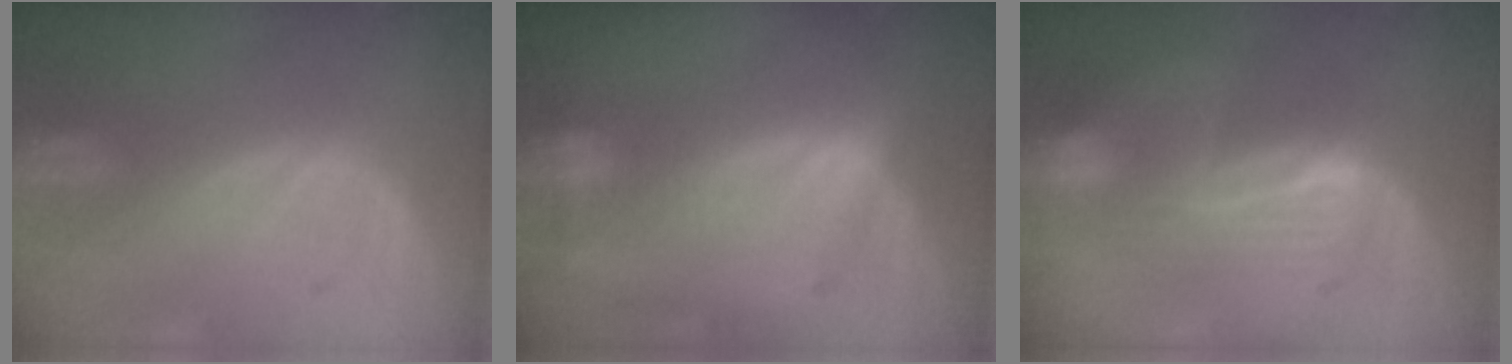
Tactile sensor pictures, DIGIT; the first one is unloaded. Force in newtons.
{"total": 7.2, "press": 6.3, "slide": 3.5}
{"total": 6.5, "press": 6.3, "slide": 1.2}